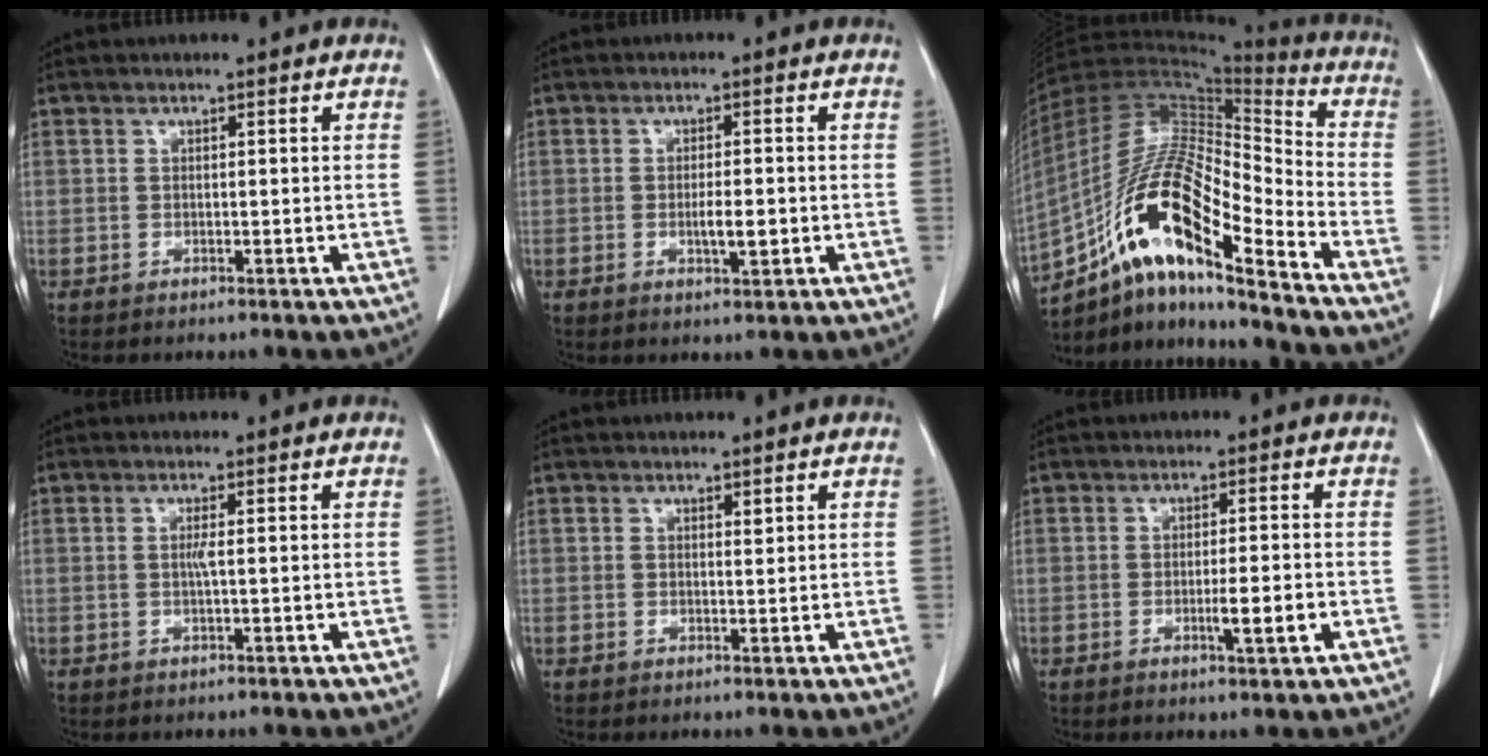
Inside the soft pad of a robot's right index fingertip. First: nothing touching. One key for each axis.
{"total": 3.4, "fx": -0.7, "fy": 0.8, "fz": 3.3, "tx": -0.057, "ty": -0.001, "tz": -0.007}
{"total": 19.3, "fx": -11.2, "fy": 3.5, "fz": 15.3, "tx": -0.303, "ty": 0.008, "tz": -0.199}
{"total": 1.2, "fx": 0.0, "fy": -0.3, "fz": 1.2, "tx": -0.027, "ty": 0.000, "tz": -0.002}
{"total": 0.5, "fx": 0.4, "fy": 0.1, "fz": 0.3, "tx": -0.007, "ty": -0.004, "tz": 0.006}
{"total": 3.9, "fx": -1.3, "fy": 0.0, "fz": 3.7, "tx": -0.059, "ty": -0.005, "tz": -0.018}